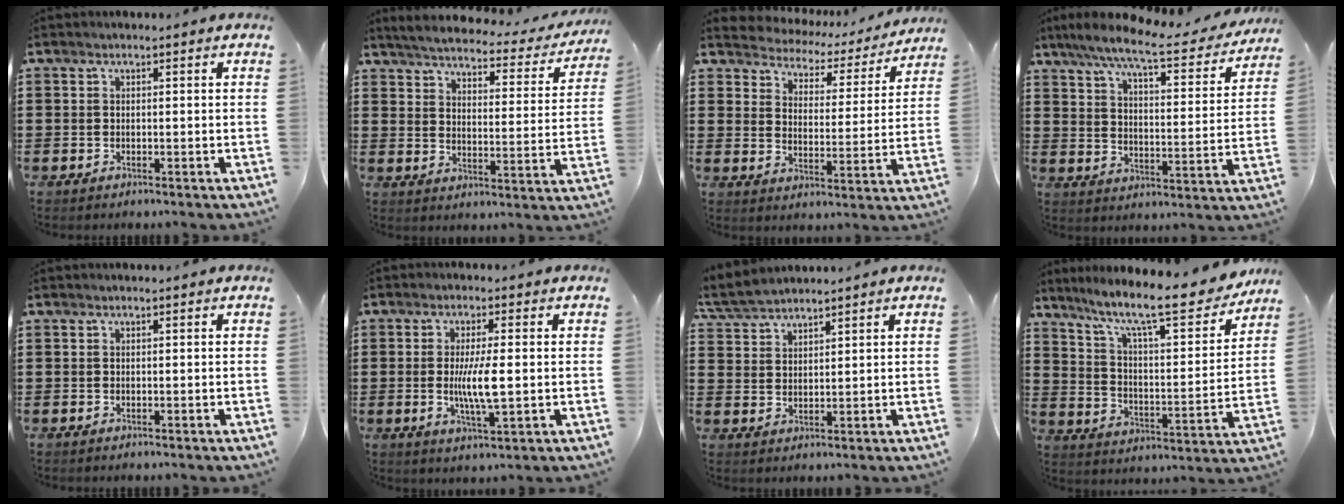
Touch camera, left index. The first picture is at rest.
{"total": 4.1, "force": [3.9, 0.0, 1.2], "torque": [-0.047, -0.031, 0.060]}
{"total": 3.0, "force": [2.9, 0.7, -0.4], "torque": [-0.019, -0.026, 0.040]}
{"total": 8.7, "force": [7.2, 0.4, 4.9], "torque": [-0.121, -0.038, 0.119]}
{"total": 0.0}
{"total": 6.7, "force": [-0.1, 1.3, 6.6], "torque": [-0.130, -0.006, -0.009]}
{"total": 3.9, "force": [3.7, 0.6, 1.0], "torque": [-0.034, -0.008, 0.070]}
{"total": 12.3, "force": [10.1, 1.1, 6.9], "torque": [-0.147, -0.067, 0.164]}